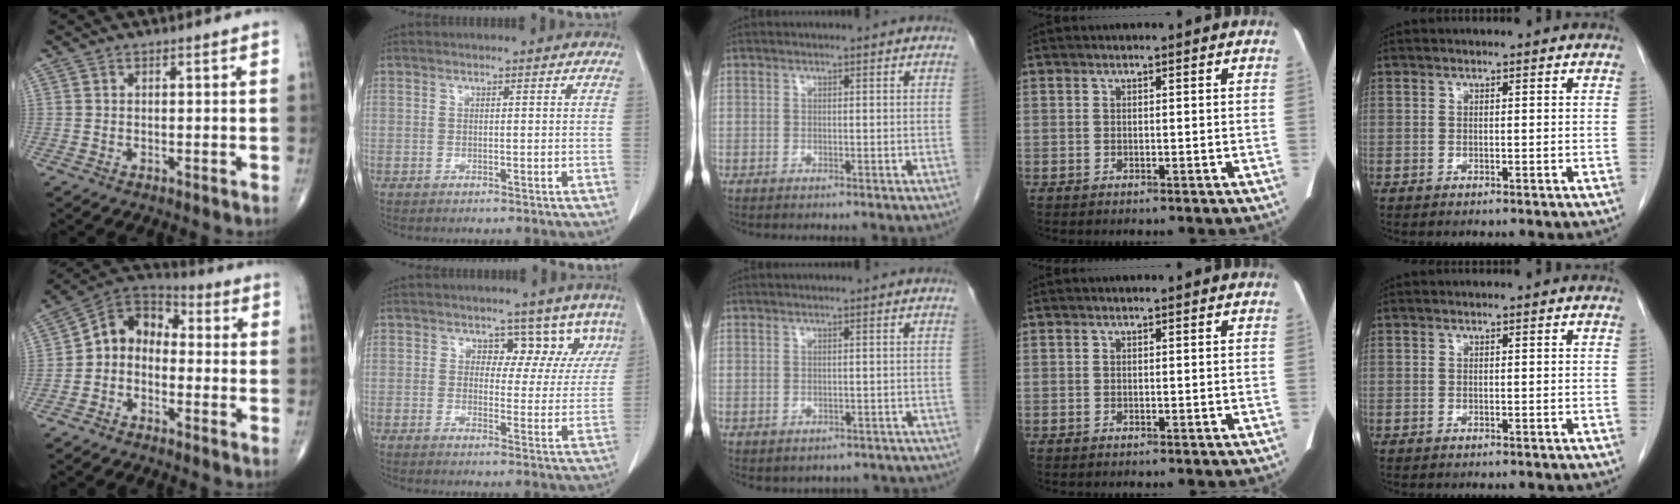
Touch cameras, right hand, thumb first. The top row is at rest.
{"thumb": {"total": 9.1, "force": [-1.6, 7.0, 5.6], "torque": [-0.069, 0.053, -0.050]}, "index": {"total": 6.5, "force": [4.3, 4.3, 2.3], "torque": [-0.003, -0.008, 0.041]}, "middle": {"total": 6.2, "force": [-5.0, 3.3, 1.5], "torque": [-0.012, 0.014, -0.048]}}